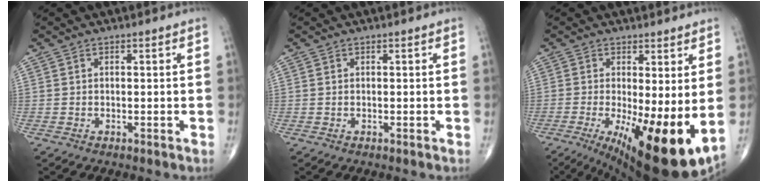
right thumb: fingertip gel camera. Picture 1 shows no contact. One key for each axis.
{"total": 0.0}
{"total": 16.3, "fx": -2.4, "fy": 5.1, "fz": 15.3, "tx": -0.214, "ty": -0.026, "tz": -0.017}